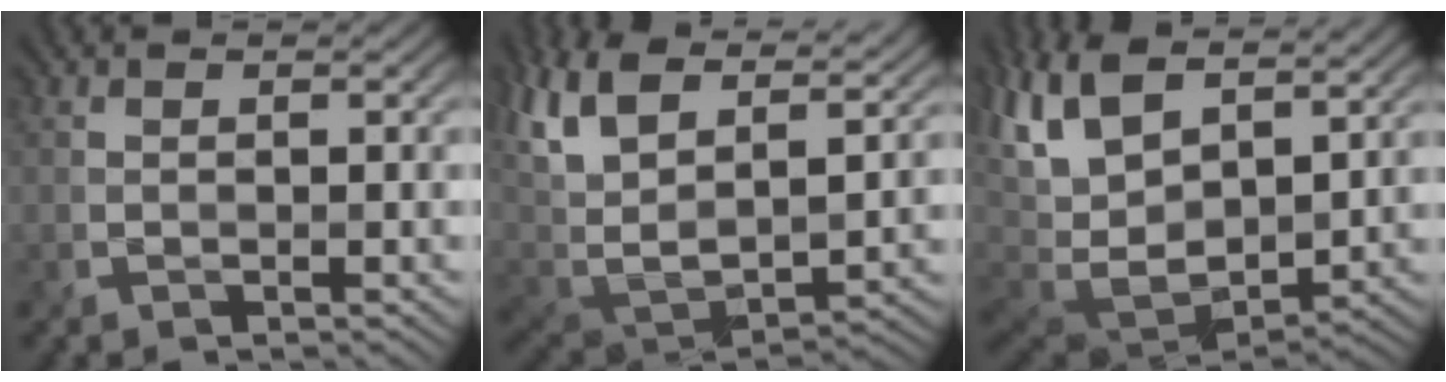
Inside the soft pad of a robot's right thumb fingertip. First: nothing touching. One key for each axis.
{"total": 16.2, "fx": 7.8, "fy": 8.1, "fz": 11.6, "tx": -0.265, "ty": 0.020, "tz": 0.141}
{"total": 15.2, "fx": 4.3, "fy": 8.5, "fz": 11.9, "tx": -0.274, "ty": -0.010, "tz": 0.093}